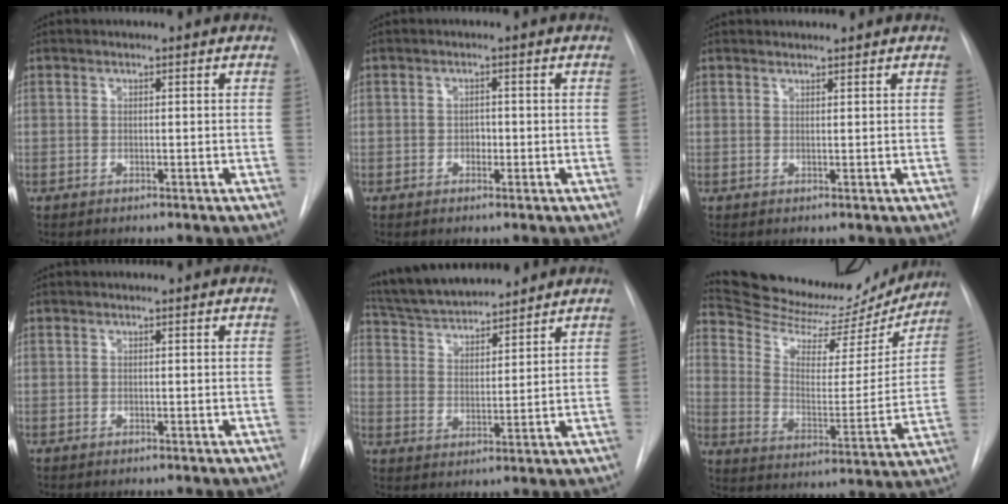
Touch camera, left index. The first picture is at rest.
{"total": 1.1, "force": [-0.3, 0.8, 0.7], "torque": [-0.009, 0.003, -0.005]}
{"total": 1.6, "force": [1.5, 0.2, 0.1], "torque": [-0.006, 0.013, 0.029]}
{"total": 0.0}
{"total": 13.8, "force": [12.7, 2.4, 4.9], "torque": [-0.089, 0.023, 0.223]}
{"total": 23.2, "force": [21.9, 5.2, 5.4], "torque": [-0.083, -0.041, 0.304]}